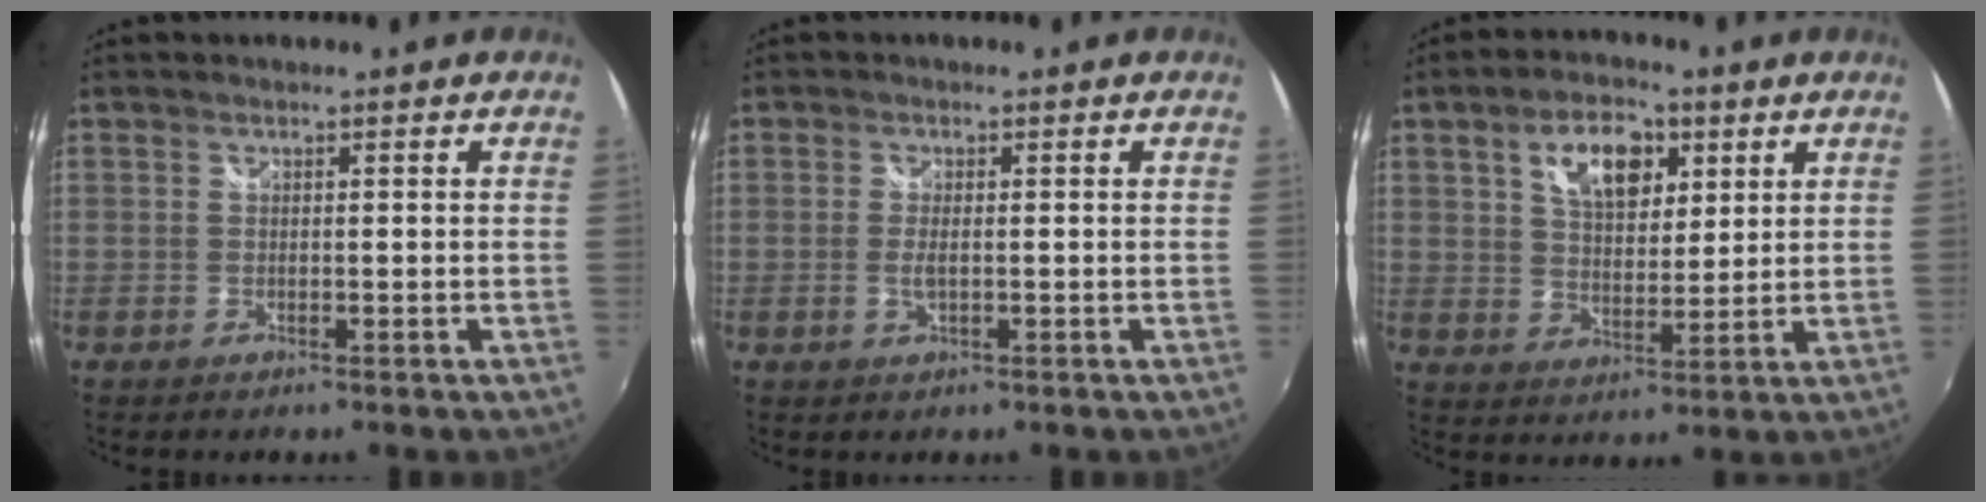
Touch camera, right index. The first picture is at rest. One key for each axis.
{"total": 2.2, "fx": -0.5, "fy": 0.7, "fz": 2.0, "tx": -0.041, "ty": -0.003, "tz": -0.007}
{"total": 10.2, "fx": 4.5, "fy": 5.6, "fz": 7.3, "tx": -0.121, "ty": 0.019, "tz": 0.076}